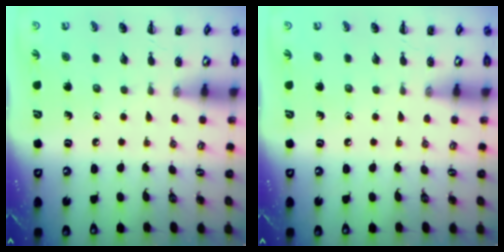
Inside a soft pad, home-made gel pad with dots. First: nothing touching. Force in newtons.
{"total": 0.0}